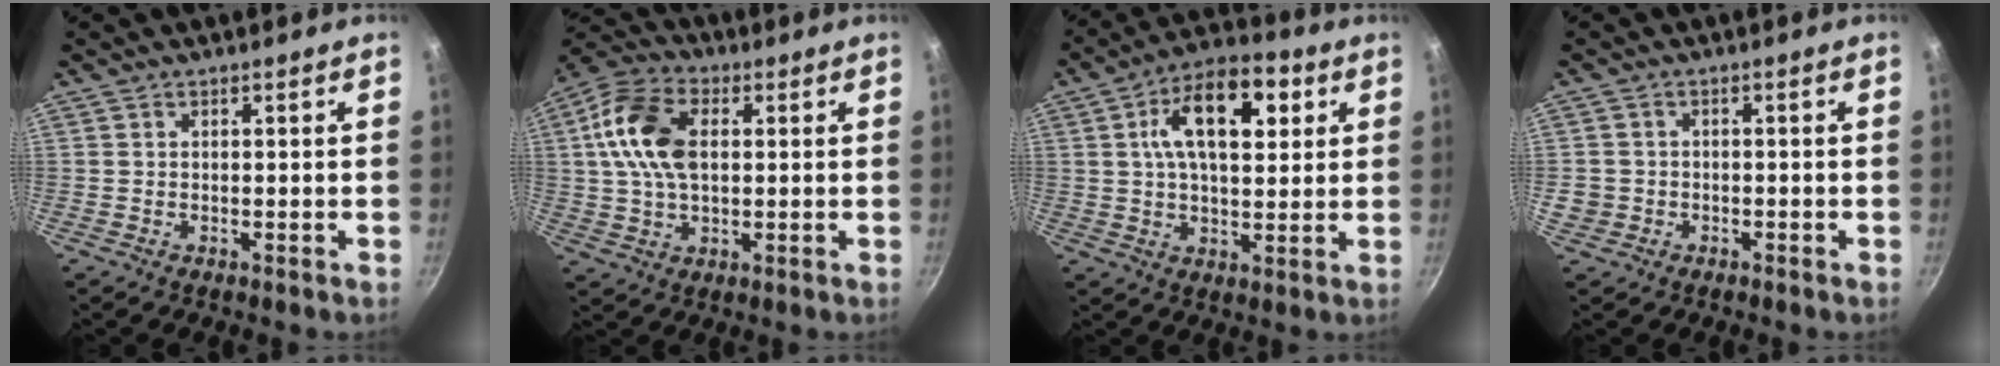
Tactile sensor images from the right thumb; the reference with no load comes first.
{"total": 14.0, "force": [2.5, 8.8, 10.6], "torque": [-0.183, 0.014, 0.034]}
{"total": 15.6, "force": [4.6, 8.3, 12.3], "torque": [-0.168, 0.001, 0.061]}
{"total": 3.2, "force": [-0.9, 3.0, 0.9], "torque": [-0.017, 0.014, -0.012]}